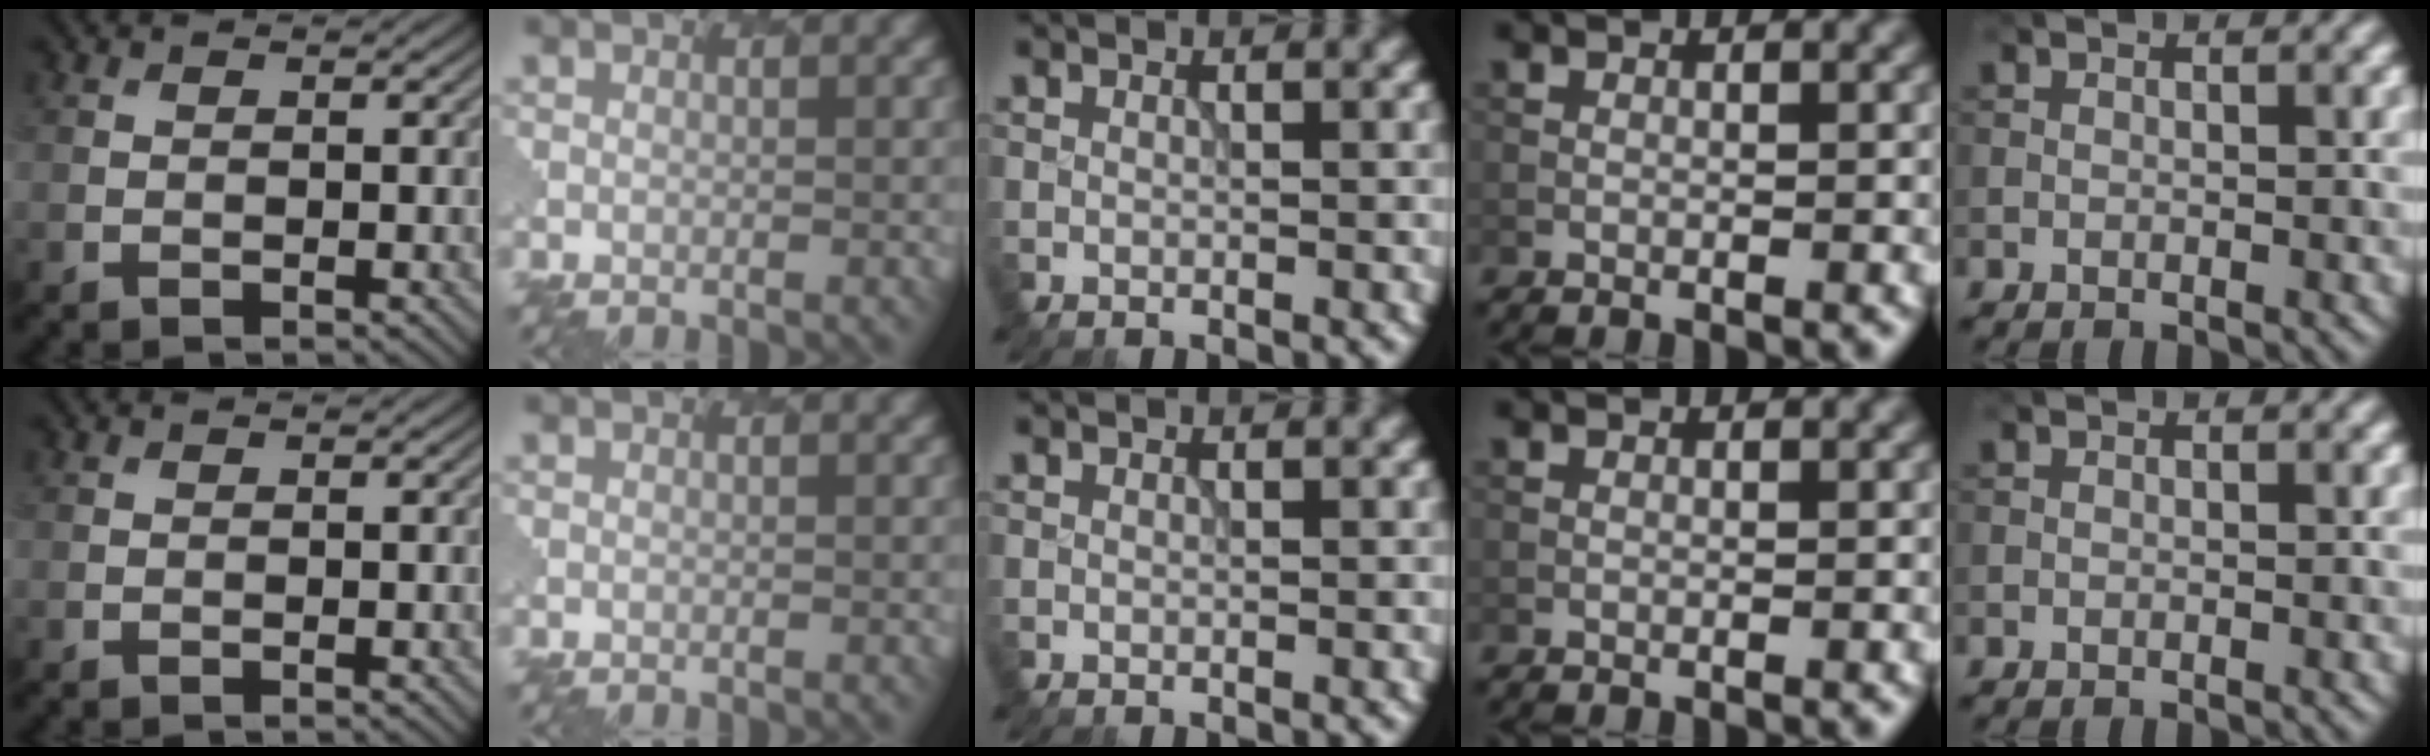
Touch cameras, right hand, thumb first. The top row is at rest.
{}